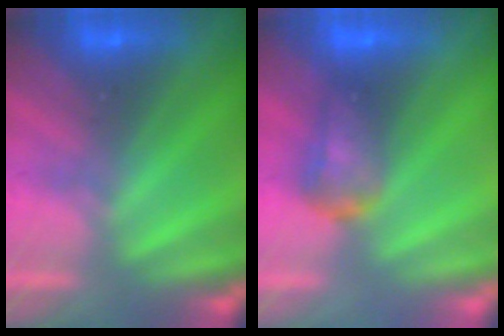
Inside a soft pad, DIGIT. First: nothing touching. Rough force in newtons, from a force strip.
{"total": 4.4}